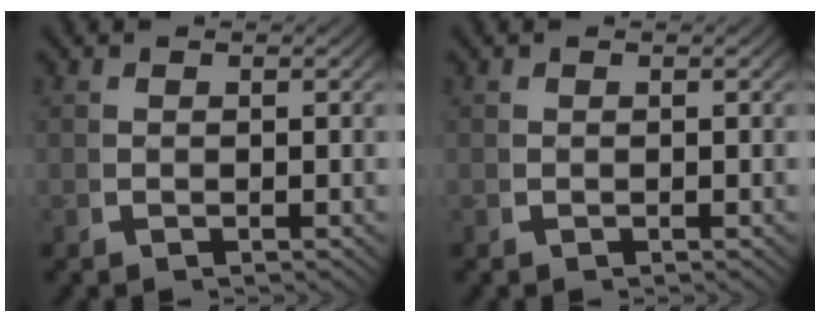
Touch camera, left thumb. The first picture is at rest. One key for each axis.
{"total": 0.0}